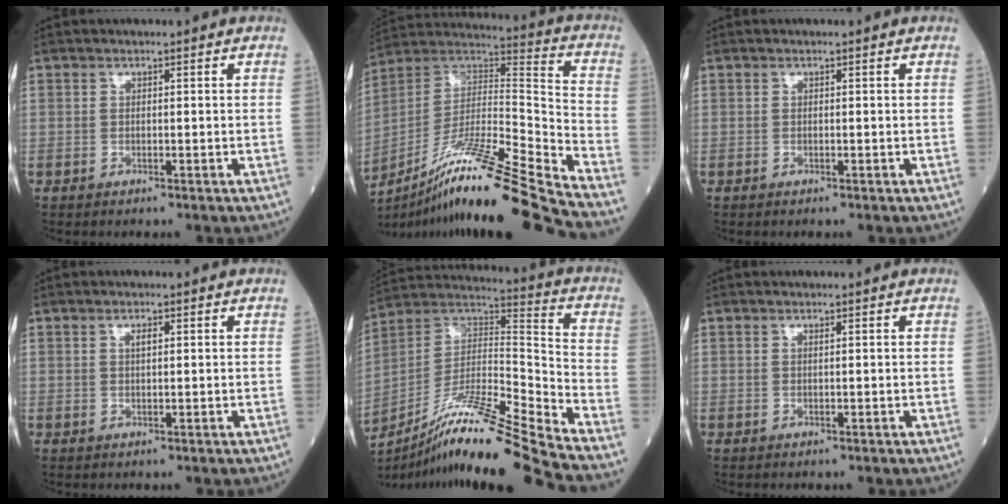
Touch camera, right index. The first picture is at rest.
{"total": 23.4, "force": [-18.2, -1.6, 14.6], "torque": [-0.253, -0.014, -0.326]}
{"total": 0.0}
{"total": 1.1, "force": [0.5, 0.3, 0.9], "torque": [-0.017, 0.001, 0.007]}
{"total": 20.9, "force": [-16.8, -1.9, 12.2], "torque": [-0.237, -0.010, -0.307]}
{"total": 0.0}